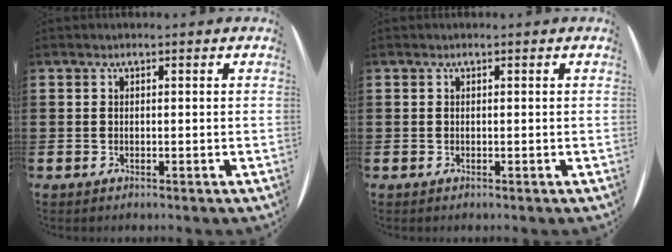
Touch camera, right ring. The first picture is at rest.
{"total": 0.0}